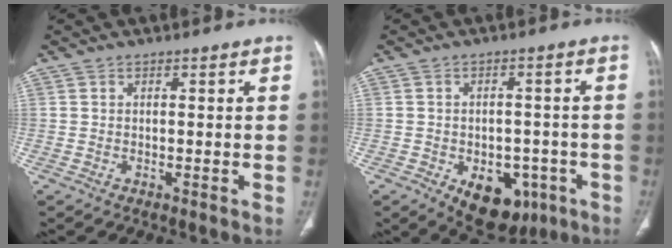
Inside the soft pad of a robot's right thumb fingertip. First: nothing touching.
{"total": 11.3, "force": [-4.9, 7.2, 7.2], "torque": [-0.065, 0.021, -0.054]}